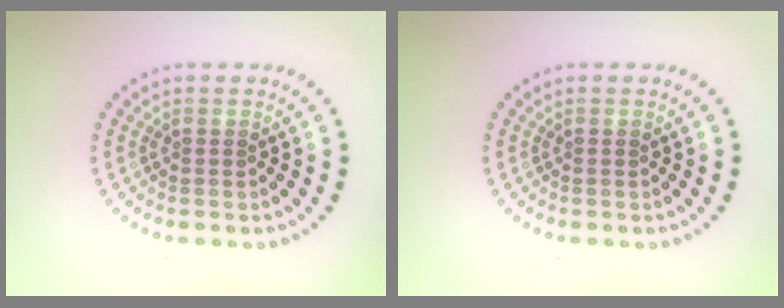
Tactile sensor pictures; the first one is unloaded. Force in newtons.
{"total": 0.0}